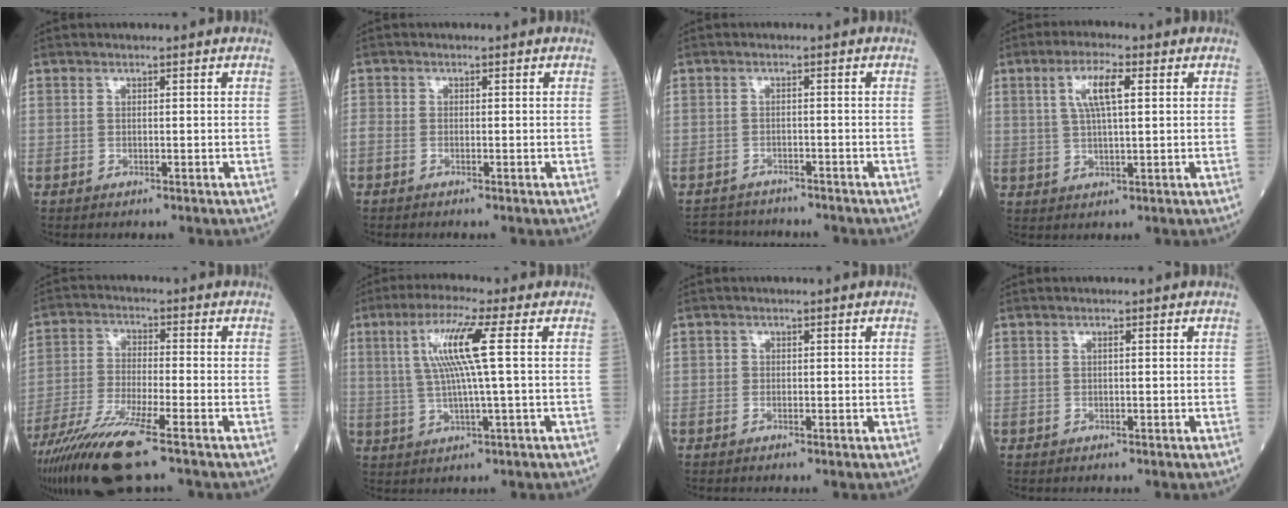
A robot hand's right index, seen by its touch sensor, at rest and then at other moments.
{"total": 1.4, "force": [-0.6, 1.0, 0.7], "torque": [-0.025, 0.001, -0.015]}
{"total": 5.8, "force": [-5.6, 1.6, 0.4], "torque": [-0.003, 0.002, -0.084]}
{"total": 6.1, "force": [1.9, 1.1, 5.7], "torque": [-0.113, 0.010, 0.038]}
{"total": 12.8, "force": [-8.6, 0.6, 9.5], "torque": [-0.186, -0.035, -0.157]}
{"total": 8.9, "force": [2.0, -0.8, 8.6], "torque": [-0.172, 0.009, 0.040]}
{"total": 0.6, "force": [0.0, 0.6, 0.1], "torque": [0.003, 0.003, -0.001]}
{"total": 0.0}